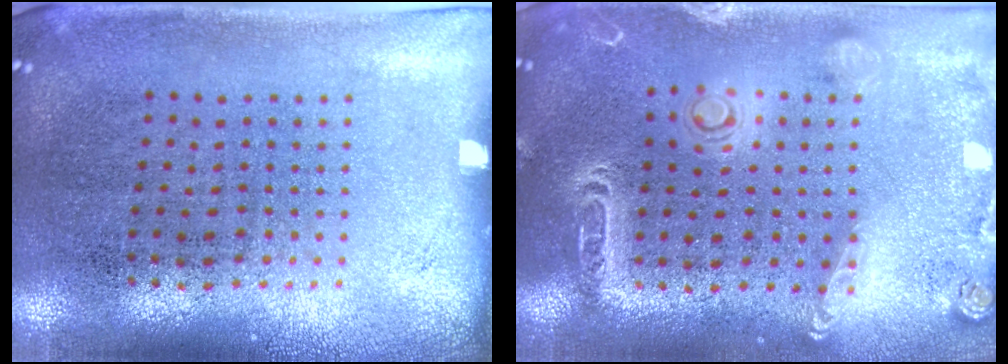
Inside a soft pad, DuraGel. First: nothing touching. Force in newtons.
{"total": 2.1, "press": 2.0, "slide": 0.7}